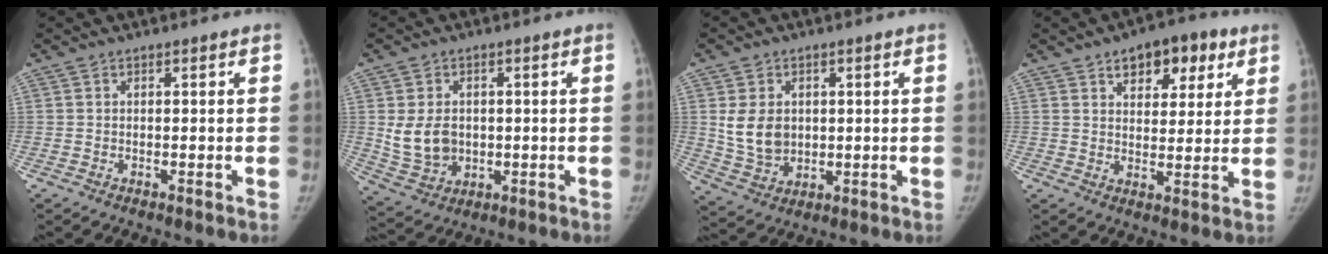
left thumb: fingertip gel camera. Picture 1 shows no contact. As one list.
[{"total": 8.5, "force": [0.4, 6.7, 5.2], "torque": [-0.075, -0.005, 0.025]}, {"total": 8.3, "force": [1.2, 6.5, 5.0], "torque": [-0.064, -0.009, 0.039]}, {"total": 10.7, "force": [5.6, 6.0, 6.8], "torque": [-0.053, -0.017, 0.076]}]